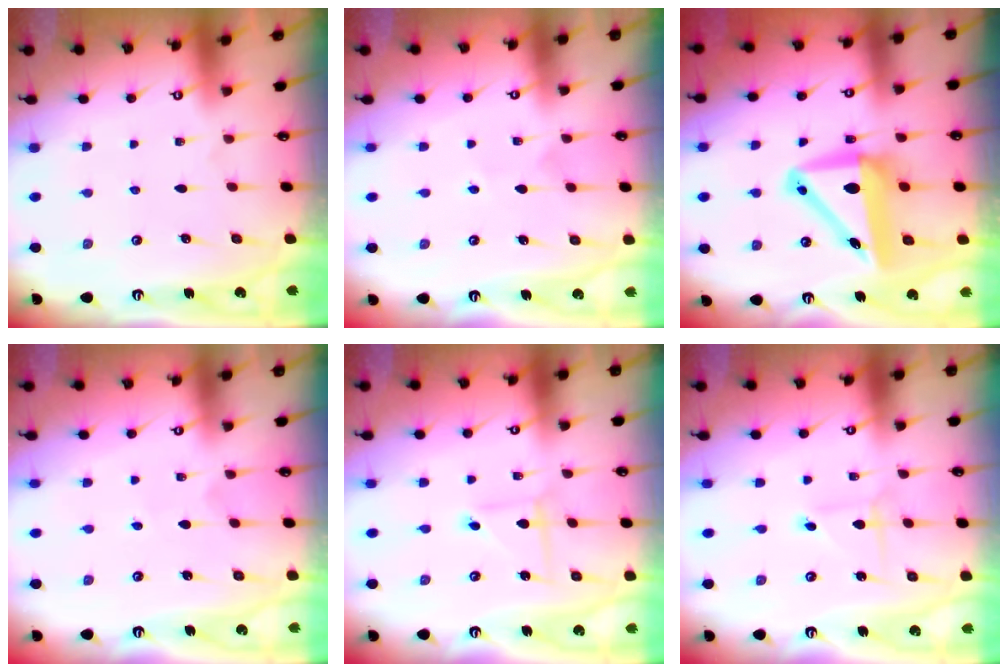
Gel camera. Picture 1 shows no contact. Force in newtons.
{"total": 2.5, "press": 2.3, "slide": 0.9}
{"total": 10.8, "press": 10.2, "slide": 3.6}
{"total": 2.8, "press": 2.7, "slide": 0.3}
{"total": 1.8, "press": 1.8, "slide": 0.2}
{"total": 0.9, "press": 0.9, "slide": 0.0}